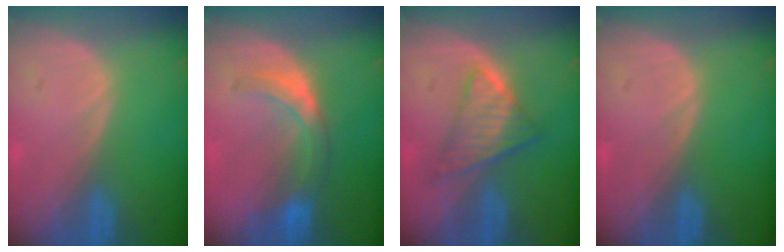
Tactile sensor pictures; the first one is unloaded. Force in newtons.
{"total": 5.7, "press": 5.4, "slide": 1.9}
{"total": 6.2, "press": 5.7, "slide": 2.5}
{"total": 0.0}